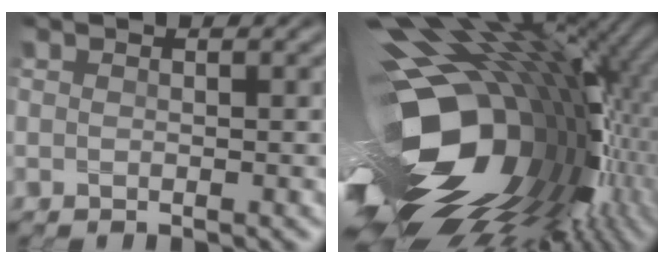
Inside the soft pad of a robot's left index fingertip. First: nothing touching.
{"total": 19.9, "force": [-0.7, 11.8, 16.0], "torque": [-0.286, -0.054, 0.012]}